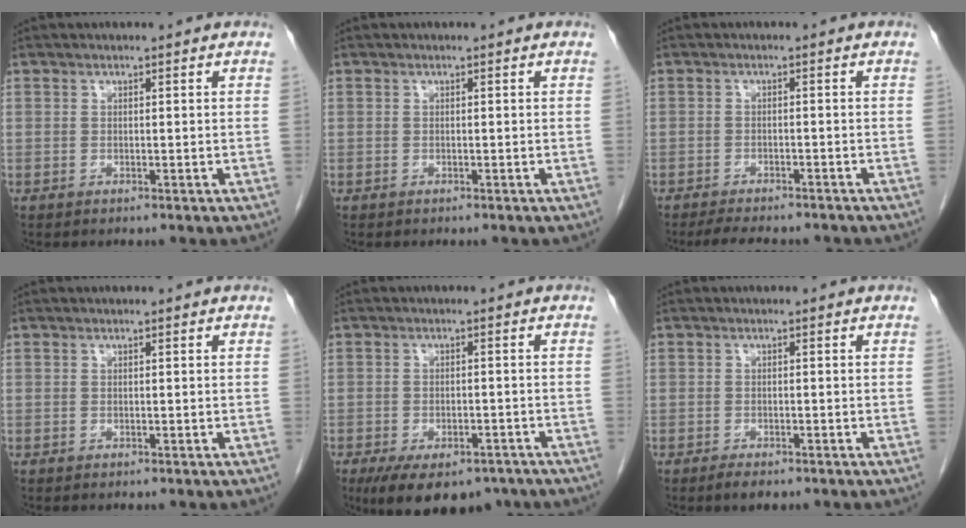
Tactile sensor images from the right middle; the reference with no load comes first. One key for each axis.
{"total": 0.0}
{"total": 8.3, "fx": -7.3, "fy": 2.0, "fz": 3.3, "tx": -0.049, "ty": -0.006, "tz": -0.101}
{"total": 0.0}
{"total": 11.5, "fx": -8.3, "fy": 5.4, "fz": 6.0, "tx": -0.097, "ty": -0.007, "tz": -0.119}
{"total": 2.0, "fx": -1.5, "fy": 0.7, "fz": 1.2, "tx": -0.024, "ty": -0.003, "tz": -0.020}